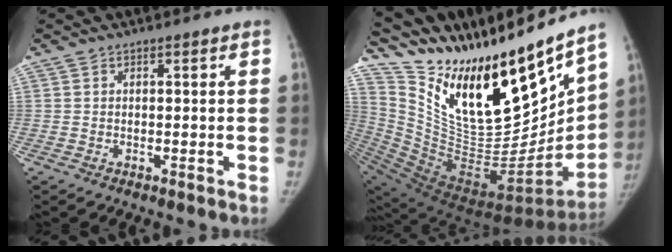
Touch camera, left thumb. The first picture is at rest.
{"total": 35.2, "force": [25.4, 10.6, 22.0], "torque": [-0.341, -0.117, 0.435]}